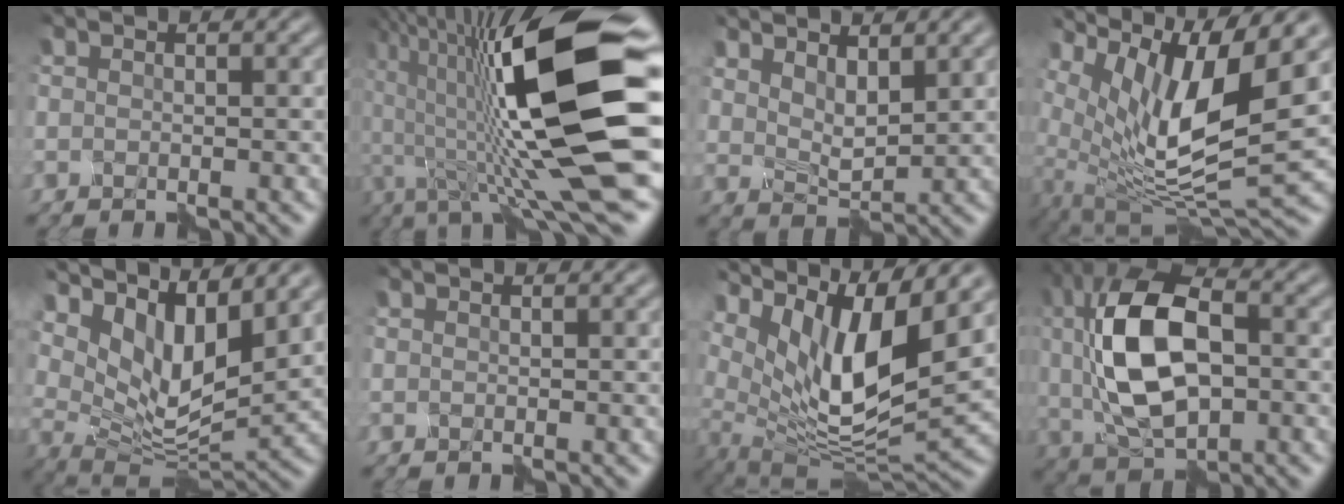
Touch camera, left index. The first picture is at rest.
{"total": 15.0, "force": [0.2, 3.2, 14.7], "torque": [-0.250, 0.020, 0.007]}
{"total": 2.4, "force": [1.9, 0.9, 1.1], "torque": [-0.023, -0.003, 0.047]}
{"total": 11.7, "force": [4.4, 3.2, 10.3], "torque": [-0.199, 0.005, 0.097]}
{"total": 6.8, "force": [4.0, 3.1, 4.5], "torque": [-0.089, -0.015, 0.080]}
{"total": 0.0}
{"total": 9.9, "force": [4.5, 3.4, 8.1], "torque": [-0.152, -0.006, 0.101]}
{"total": 10.7, "force": [0.8, 5.9, 9.0], "torque": [-0.181, 0.013, 0.021]}